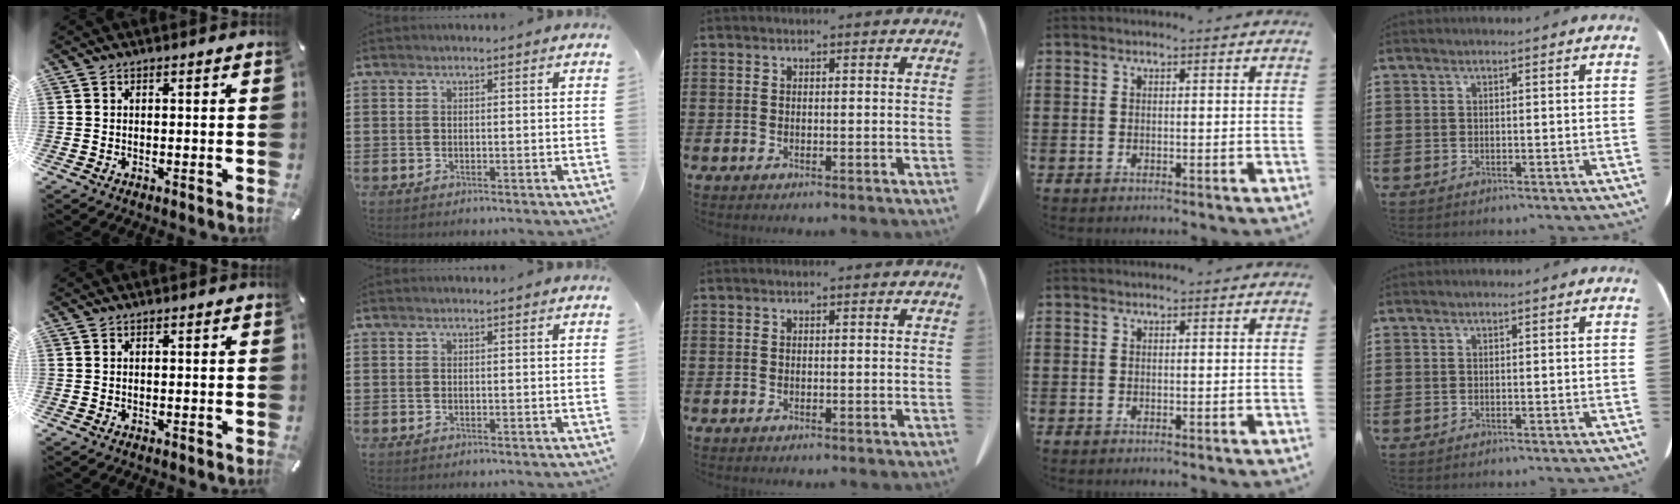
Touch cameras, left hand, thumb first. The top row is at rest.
{}